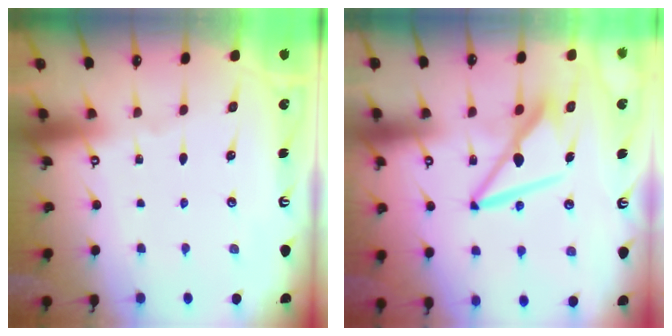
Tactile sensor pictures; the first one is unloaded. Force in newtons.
{"total": 9.8, "press": 9.7, "slide": 1.5}